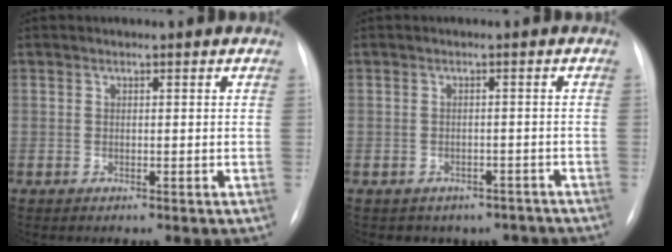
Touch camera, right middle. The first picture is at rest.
{"total": 6.6, "force": [-5.3, 4.0, 0.3], "torque": [0.008, 0.020, -0.056]}